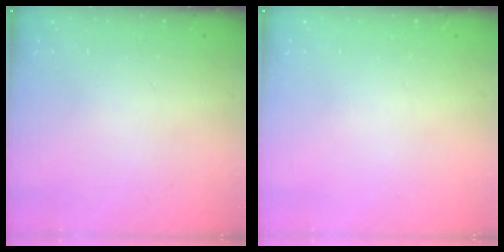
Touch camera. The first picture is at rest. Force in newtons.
{"total": 0.0}